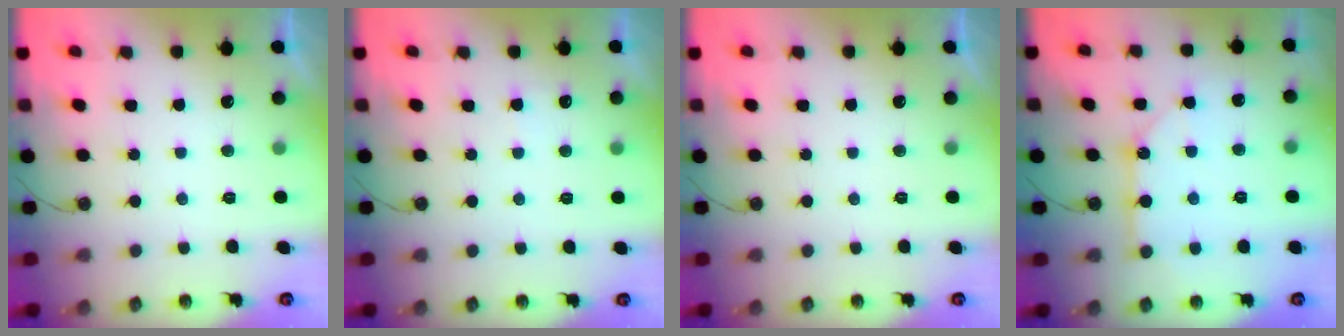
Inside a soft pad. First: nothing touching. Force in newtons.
{"total": 3.9, "press": 3.9, "slide": 0.6}
{"total": 0.0}
{"total": 10.3, "press": 10.2, "slide": 1.1}